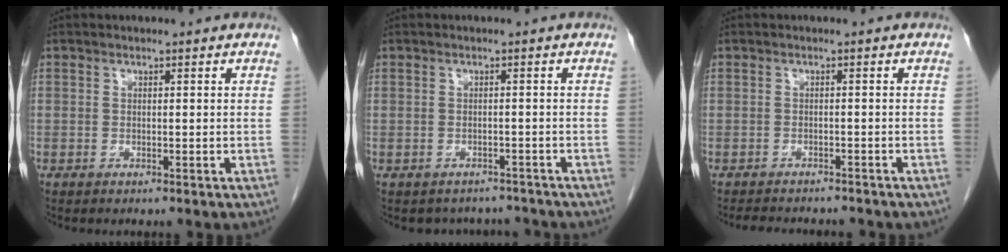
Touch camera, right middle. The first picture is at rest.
{"total": 5.6, "force": [-5.1, 2.4, 0.0], "torque": [0.009, 0.017, -0.059]}
{"total": 9.0, "force": [-8.0, 2.5, 3.2], "torque": [-0.049, 0.001, -0.098]}